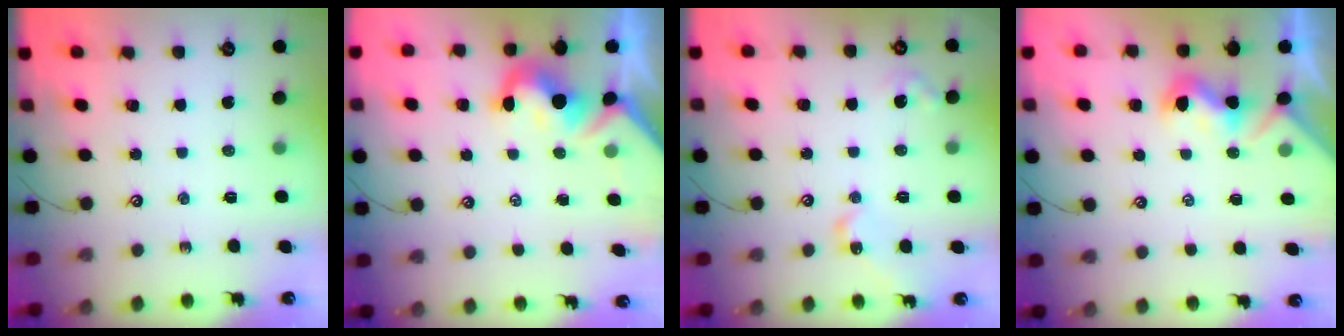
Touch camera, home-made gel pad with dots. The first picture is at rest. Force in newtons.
{"total": 5.3, "press": 5.2, "slide": 0.8}
{"total": 7.6, "press": 7.5, "slide": 0.7}
{"total": 0.5, "press": 0.3, "slide": 0.4}